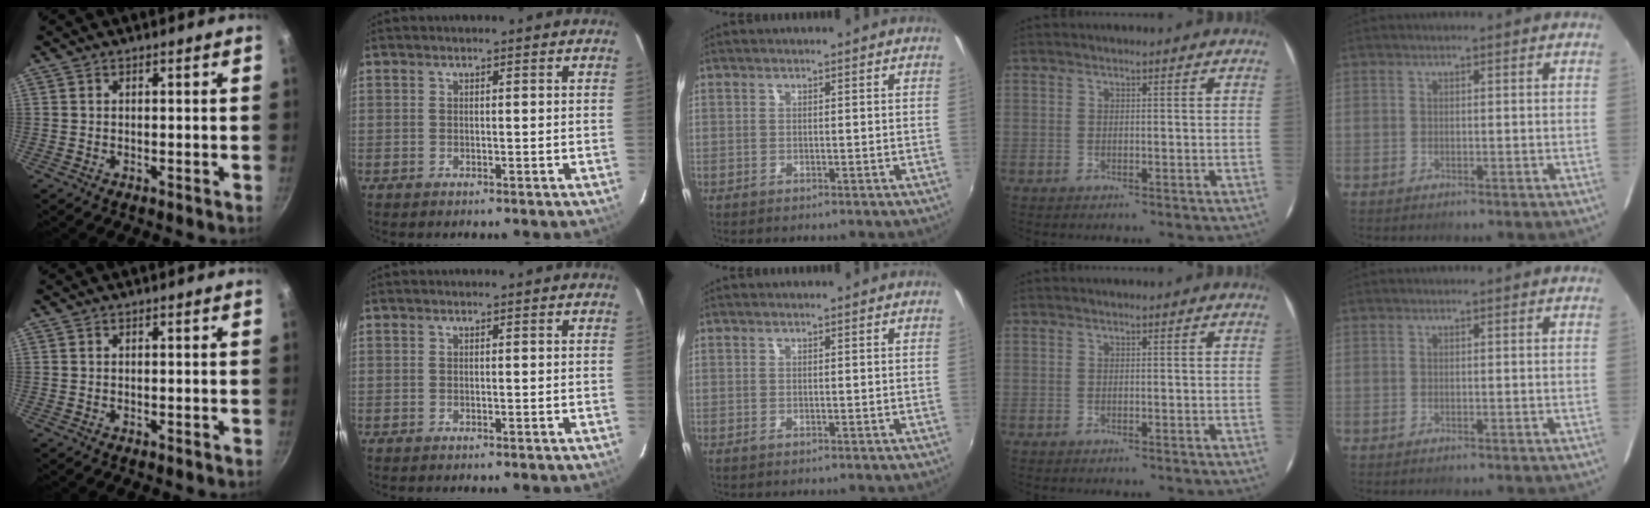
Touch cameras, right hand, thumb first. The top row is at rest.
{}